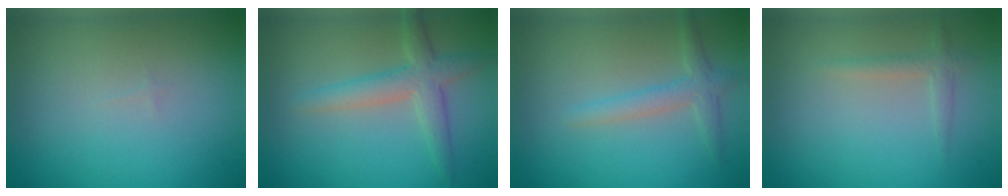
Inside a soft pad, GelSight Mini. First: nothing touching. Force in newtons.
{"total": 3.6, "press": 3.6, "slide": 0.3}
{"total": 2.3, "press": 2.3, "slide": 0.1}
{"total": 1.3, "press": 1.3, "slide": 0.1}